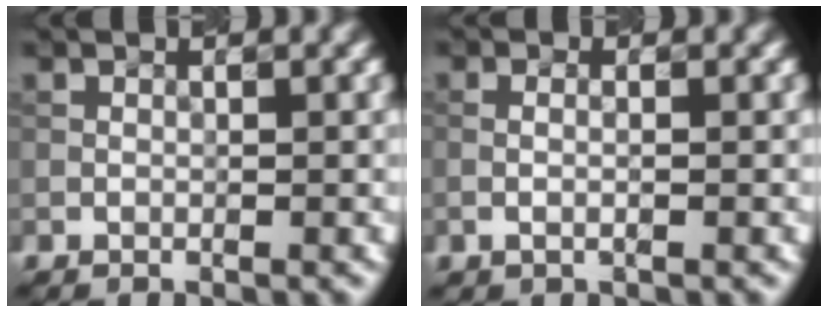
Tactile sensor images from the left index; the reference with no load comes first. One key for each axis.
{"total": 1.0, "fx": -0.2, "fy": 0.2, "fz": 1.0, "tx": -0.022, "ty": -0.001, "tz": -0.006}